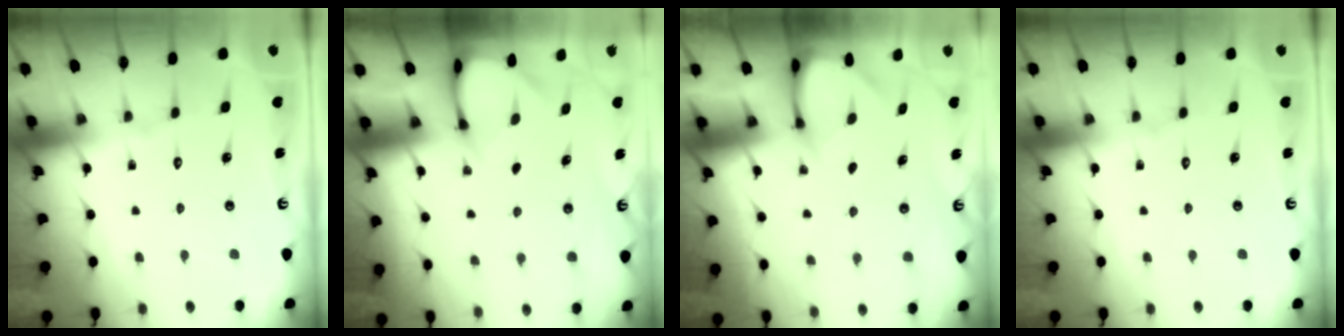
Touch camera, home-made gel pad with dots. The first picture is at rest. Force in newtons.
{"total": 3.2, "press": 3.2, "slide": 0.2}
{"total": 3.5, "press": 3.5, "slide": 0.2}
{"total": 0.0}